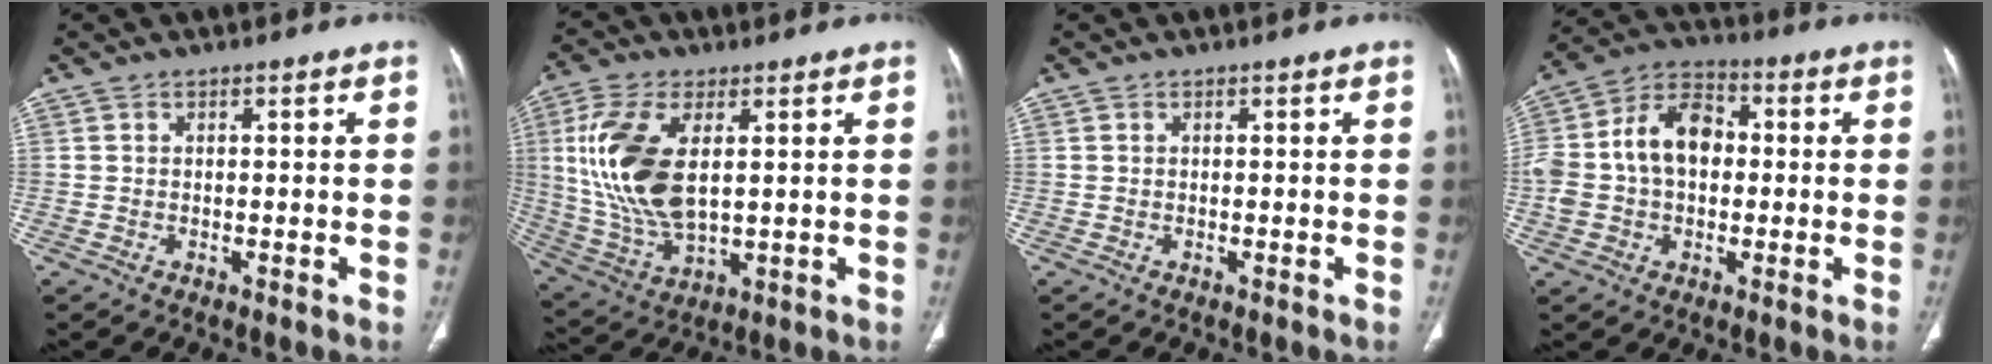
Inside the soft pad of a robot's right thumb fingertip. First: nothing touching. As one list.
[{"total": 16.3, "force": [3.0, 8.3, 13.7], "torque": [-0.296, -0.012, 0.070]}, {"total": 0.0}, {"total": 14.2, "force": [0.5, 9.9, 10.2], "torque": [-0.179, 0.040, 0.002]}]